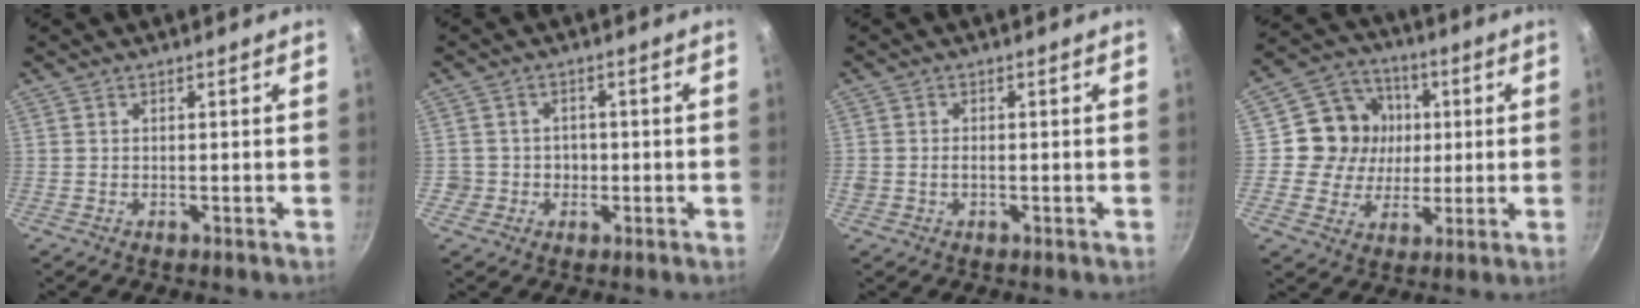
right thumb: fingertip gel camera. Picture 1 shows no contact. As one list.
[{"total": 3.6, "force": [-0.7, 3.4, 0.7], "torque": [0.012, 0.014, -0.011]}, {"total": 1.6, "force": [-0.3, 1.1, 1.0], "torque": [-0.017, 0.006, -0.006]}, {"total": 13.0, "force": [1.6, 12.1, 4.5], "torque": [-0.047, 0.013, 0.016]}]